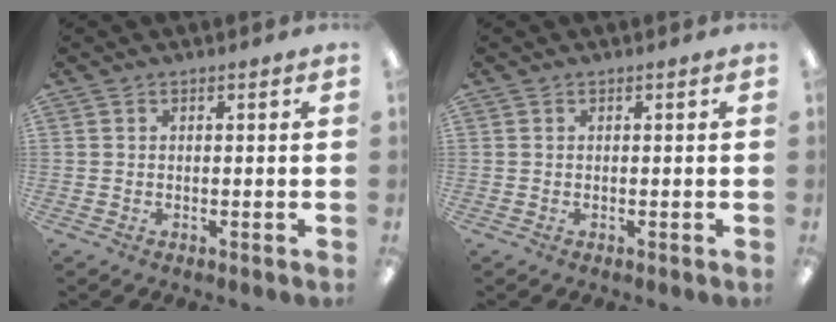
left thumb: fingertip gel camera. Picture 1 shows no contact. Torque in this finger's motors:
{"motor_torque": [0.00, 0.00, -0.02, 0.02, 0.00]}